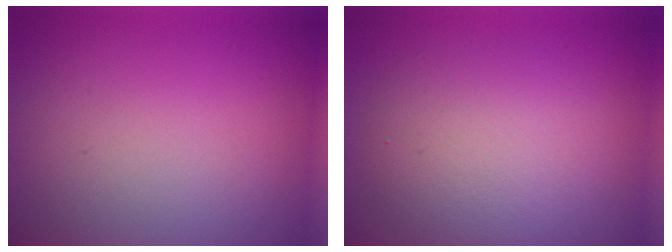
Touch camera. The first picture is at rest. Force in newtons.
{"total": 4.9, "press": 4.8, "slide": 0.4}